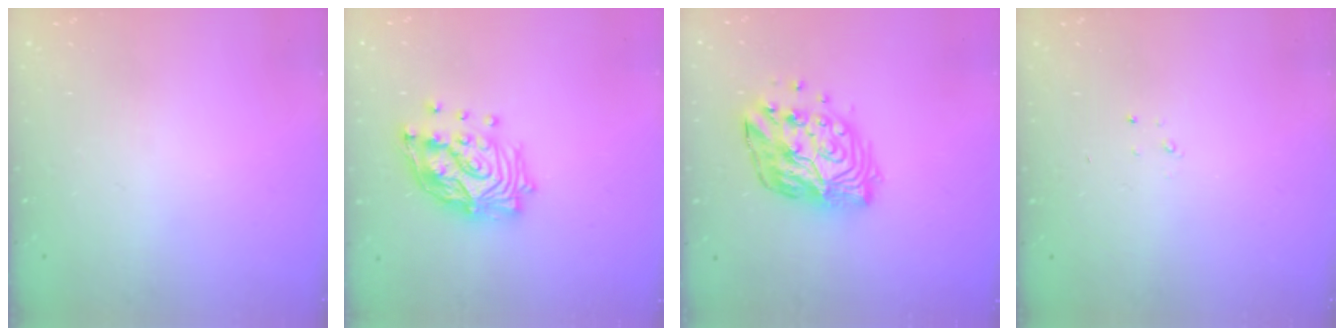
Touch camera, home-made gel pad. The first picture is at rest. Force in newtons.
{"total": 16.8, "press": 16.7, "slide": 1.9}
{"total": 14.2, "press": 14.2, "slide": 1.3}
{"total": 1.5, "press": 1.5, "slide": 0.2}